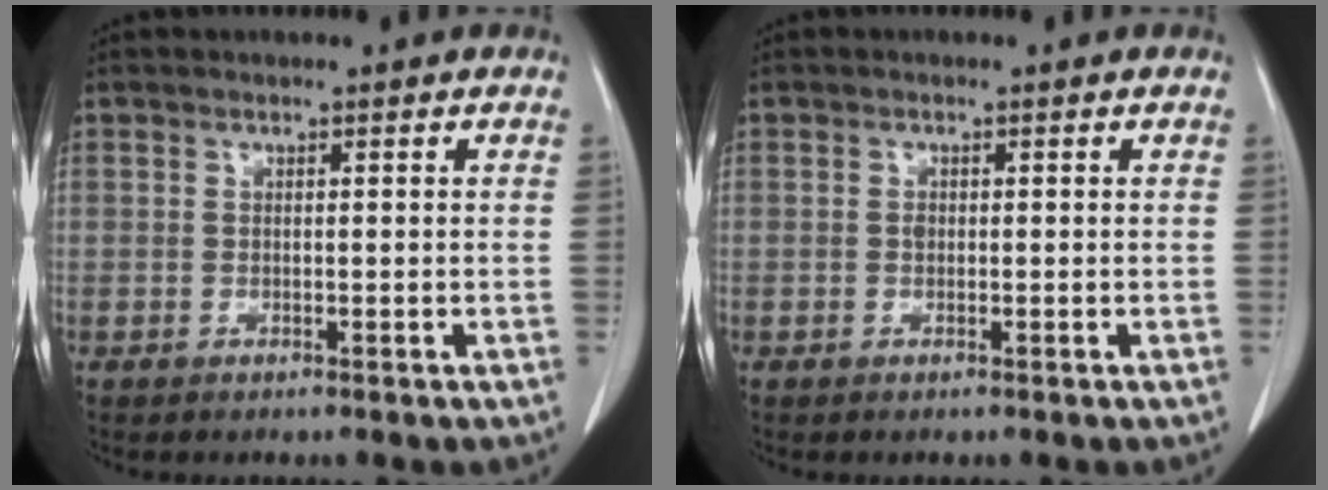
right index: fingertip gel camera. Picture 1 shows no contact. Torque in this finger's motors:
{"motor_torque": [0.17, 0.03, 0.06, 0.02]}